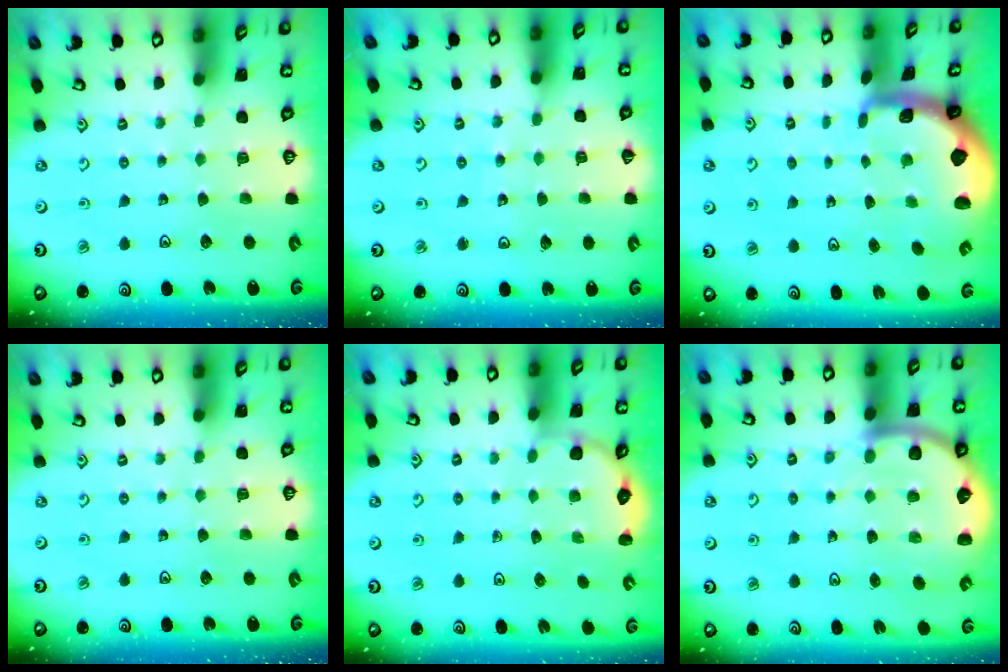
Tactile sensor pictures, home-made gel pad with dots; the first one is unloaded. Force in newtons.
{"total": 5.9, "press": 5.9, "slide": 0.7}
{"total": 2.6, "press": 2.5, "slide": 0.6}
{"total": 0.0}
{"total": 3.0, "press": 2.6, "slide": 1.4}
{"total": 8.0, "press": 7.8, "slide": 1.5}